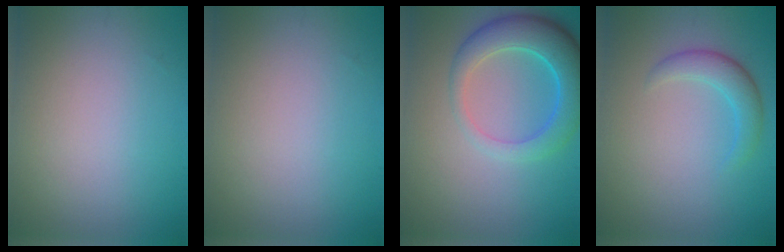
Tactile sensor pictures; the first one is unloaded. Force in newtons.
{"total": 0.0}
{"total": 5.8, "press": 5.7, "slide": 0.3}
{"total": 2.5, "press": 2.5, "slide": 0.0}